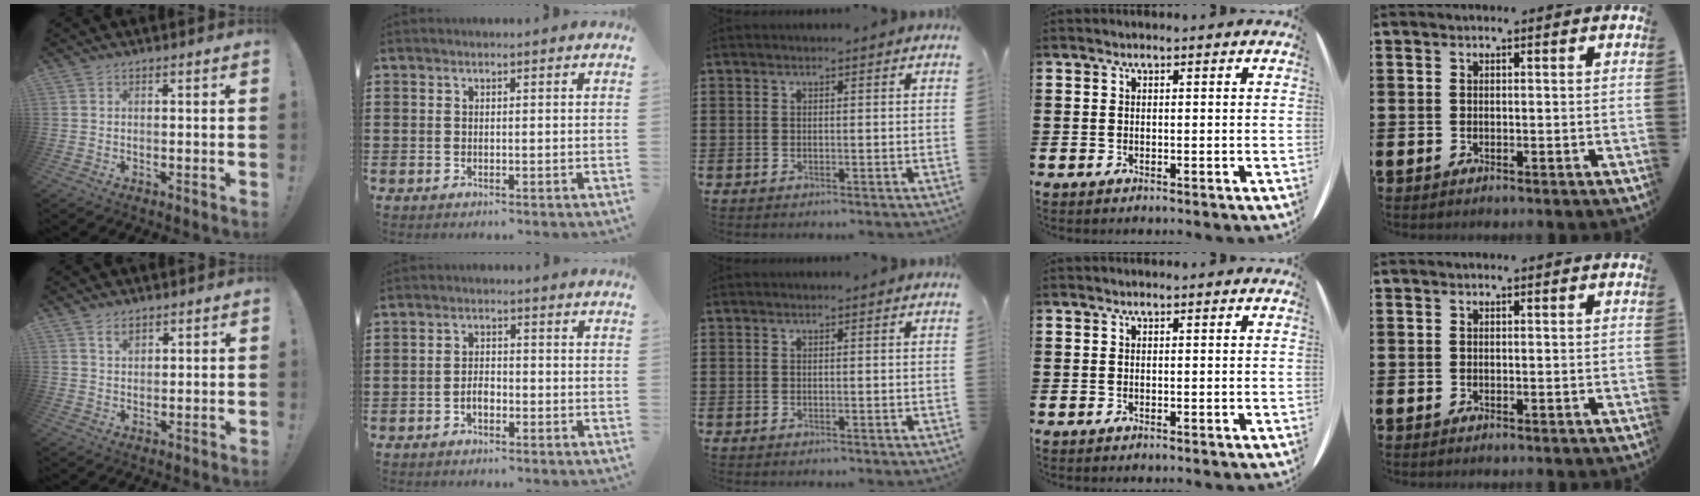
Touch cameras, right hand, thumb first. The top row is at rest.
{"thumb": {"total": 3.1, "force": [2.1, 1.8, 1.4], "torque": [-0.017, -0.009, 0.037]}, "index": {"total": 2.6, "force": [-1.2, 1.4, 1.8], "torque": [-0.037, 0.005, -0.023]}}